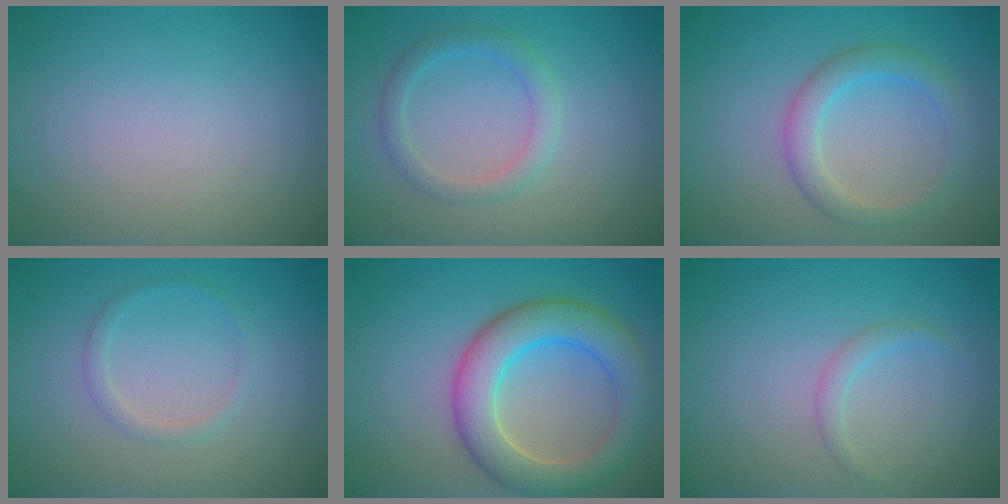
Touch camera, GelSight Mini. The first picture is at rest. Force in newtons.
{"total": 2.1, "press": 2.1, "slide": 0.1}
{"total": 2.9, "press": 2.9, "slide": 0.1}
{"total": 1.2, "press": 1.2, "slide": 0.0}
{"total": 6.8, "press": 6.8, "slide": 0.5}
{"total": 1.1, "press": 1.1, "slide": 0.1}